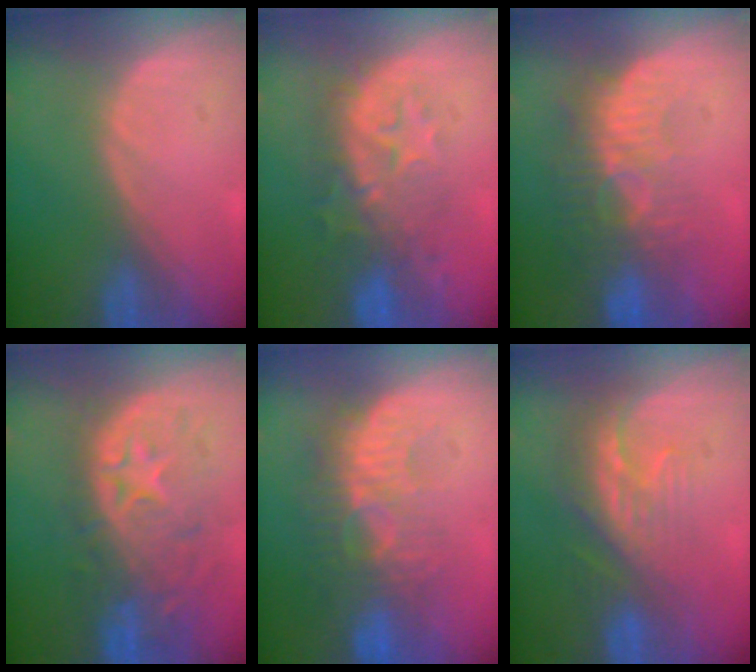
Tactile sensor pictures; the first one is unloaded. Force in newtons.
{"total": 8.4, "press": 8.2, "slide": 1.6}
{"total": 9.1, "press": 8.4, "slide": 3.6}
{"total": 11.1, "press": 9.7, "slide": 5.2}
{"total": 9.4, "press": 8.9, "slide": 3.0}
{"total": 8.3, "press": 7.1, "slide": 4.3}